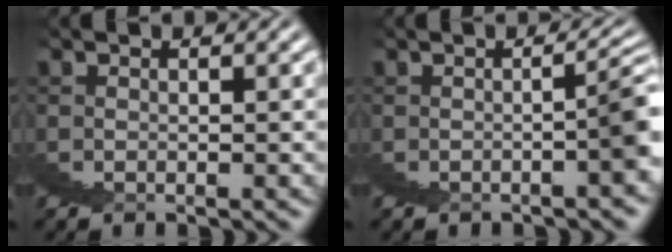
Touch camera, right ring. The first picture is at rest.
{"total": 2.3, "force": [-1.3, -0.6, 1.7], "torque": [-0.020, 0.014, -0.020]}